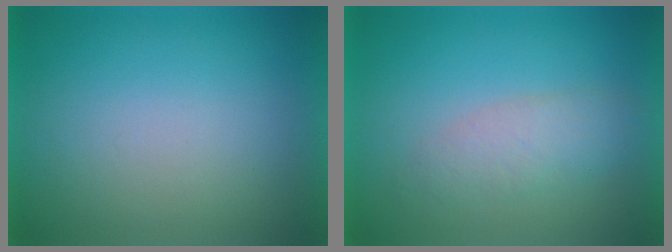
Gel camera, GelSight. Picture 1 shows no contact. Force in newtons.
{"total": 2.9}